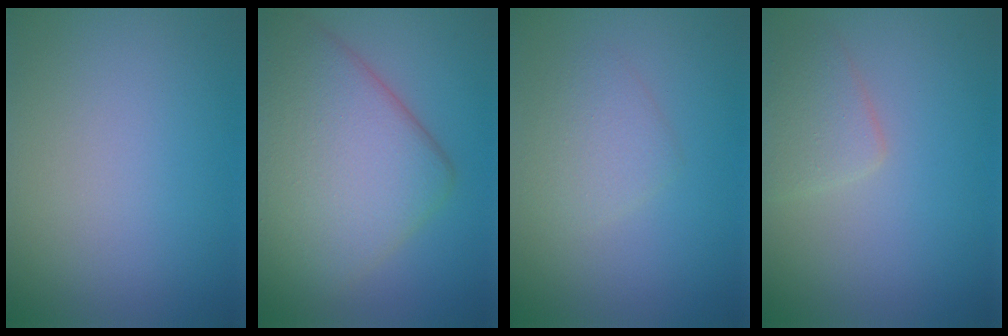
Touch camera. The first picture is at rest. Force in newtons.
{"total": 10.0, "press": 10.0, "slide": 0.4}
{"total": 2.2, "press": 2.2, "slide": 0.1}
{"total": 2.4, "press": 2.4, "slide": 0.0}